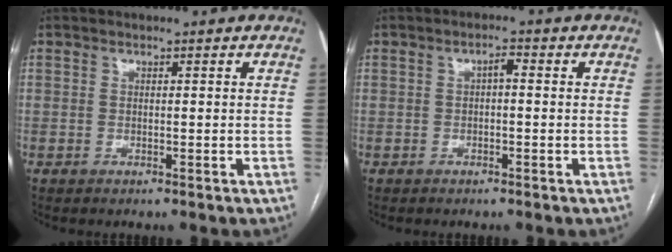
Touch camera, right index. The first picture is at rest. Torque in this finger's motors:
{"motor_torque": [0.32, -0.08, 0.15, 0.04]}